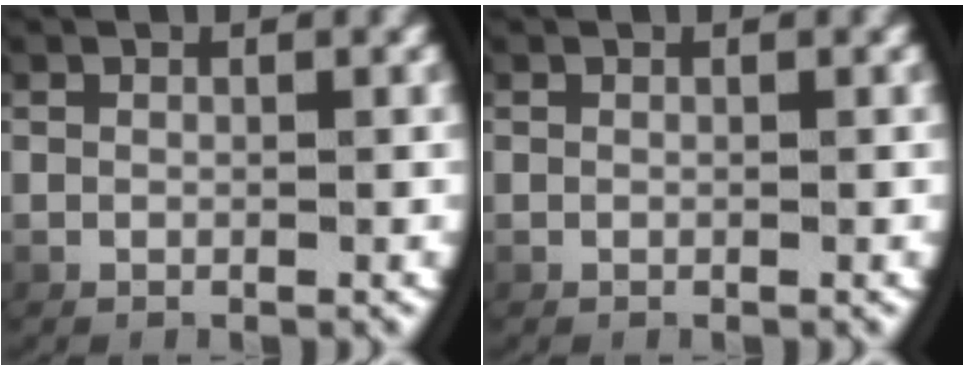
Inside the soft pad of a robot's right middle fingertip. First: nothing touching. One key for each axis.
{"total": 0.0}